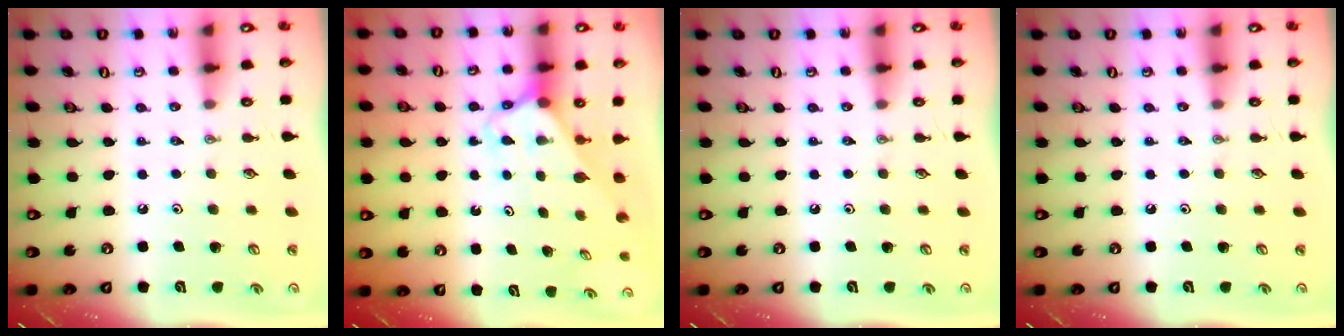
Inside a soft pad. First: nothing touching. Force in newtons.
{"total": 2.6, "press": 2.6, "slide": 0.1}
{"total": 0.0}
{"total": 0.0}